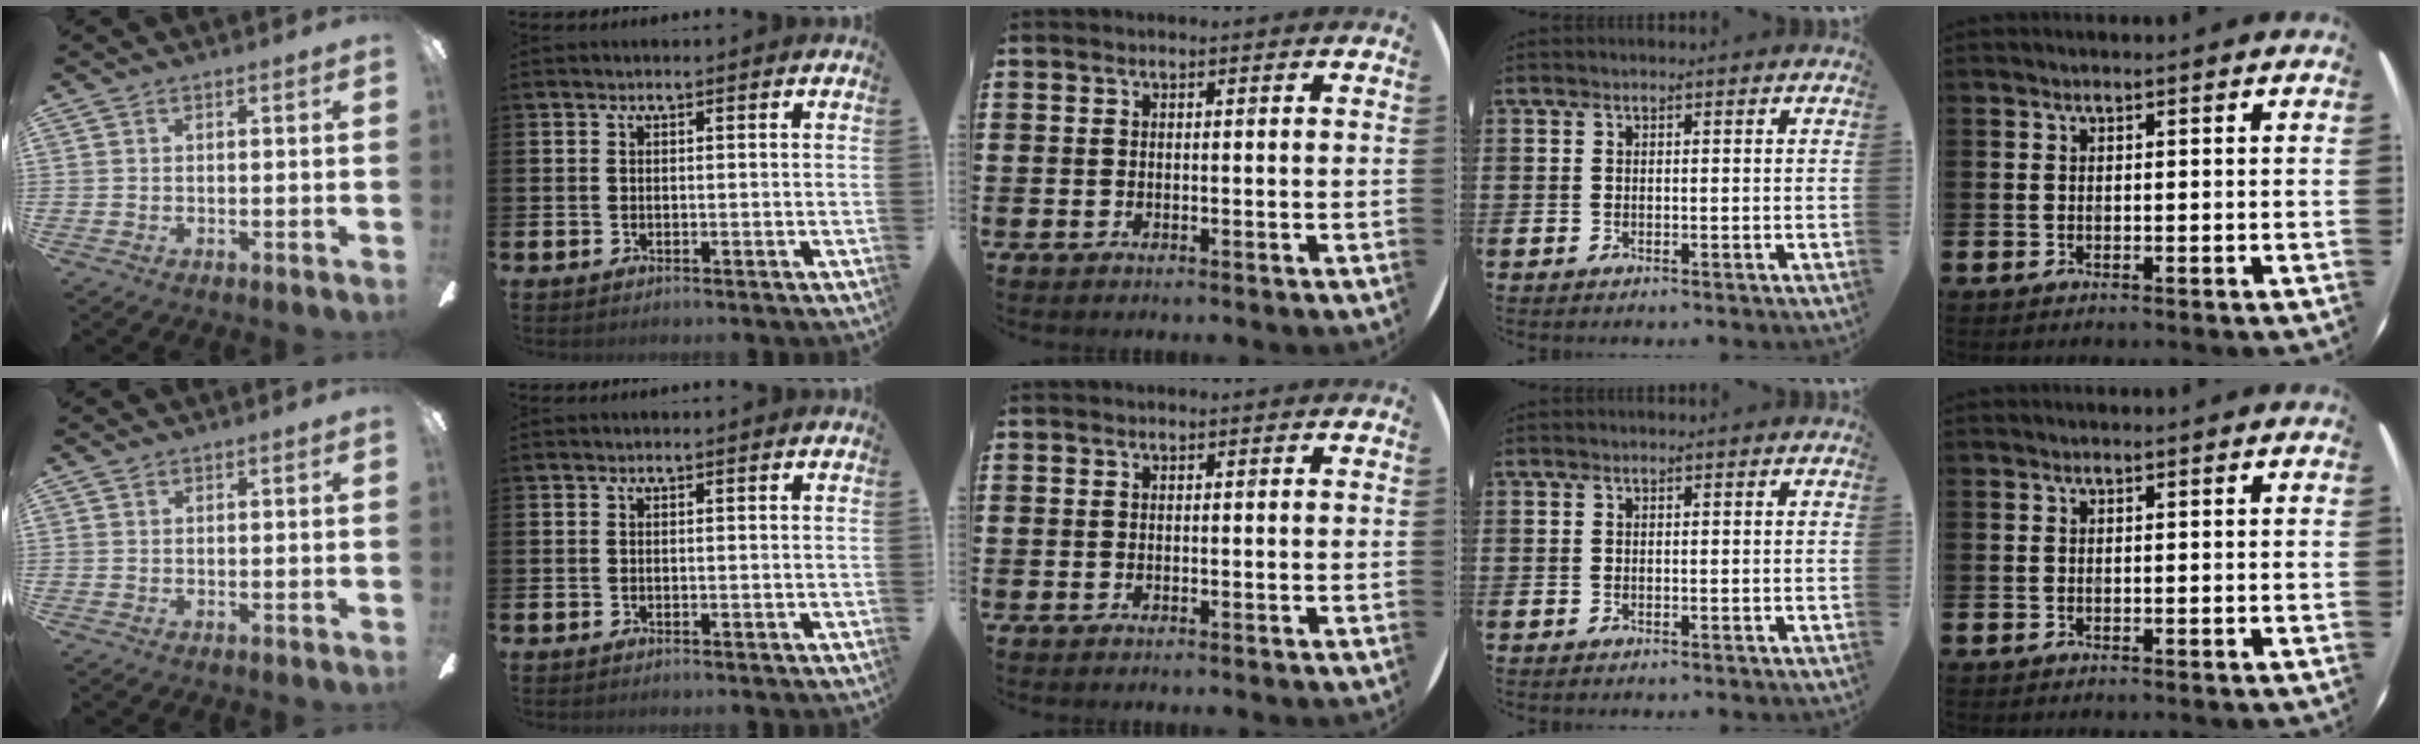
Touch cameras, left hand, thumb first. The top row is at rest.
{}